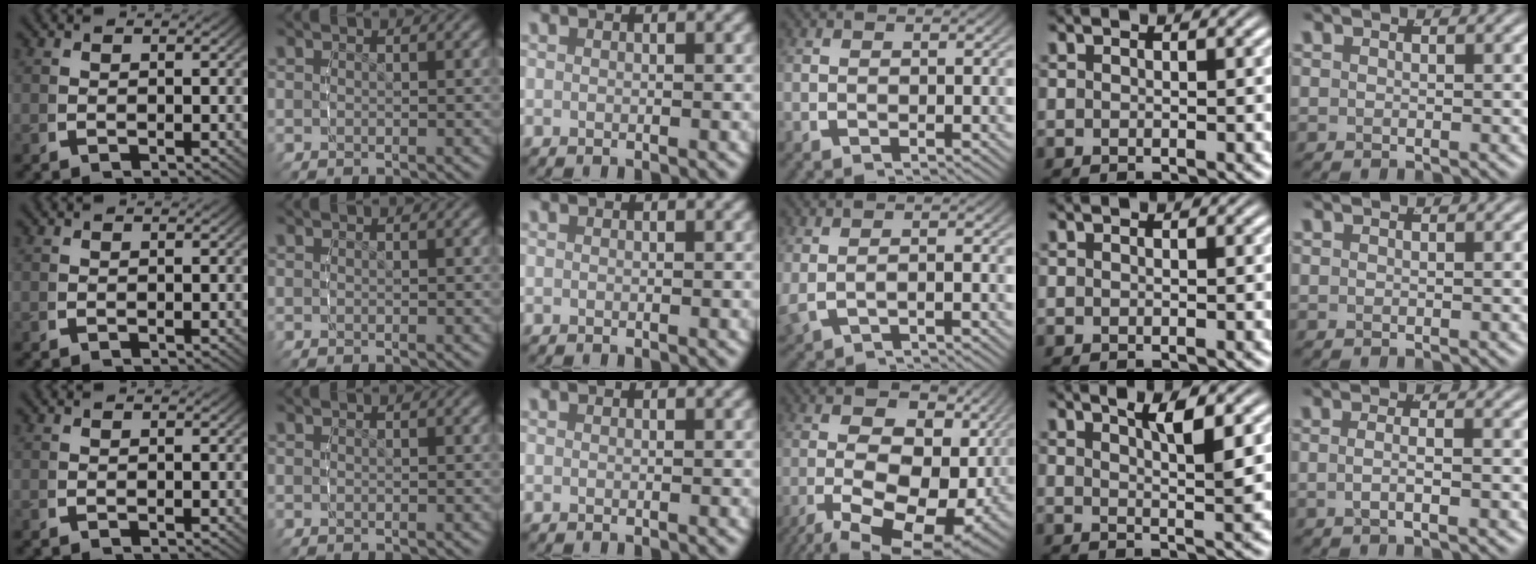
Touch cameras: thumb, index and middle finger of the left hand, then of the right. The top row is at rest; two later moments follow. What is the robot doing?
{"motion": "lift_and_place", "object": "sponge"}